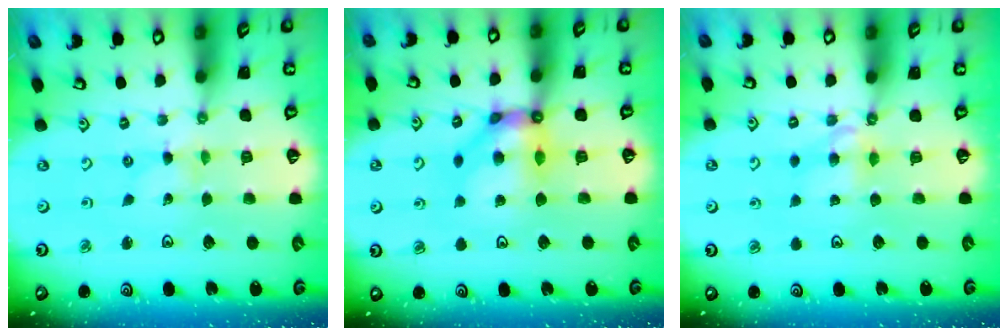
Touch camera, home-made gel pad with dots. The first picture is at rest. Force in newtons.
{"total": 10.1, "press": 10.0, "slide": 1.4}
{"total": 5.9, "press": 5.9, "slide": 0.4}